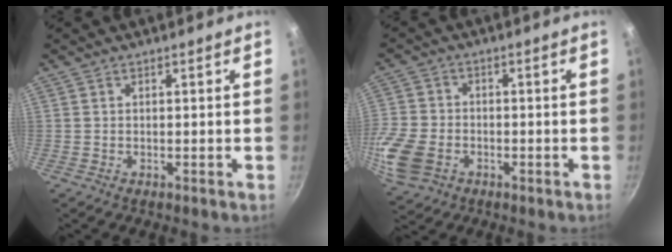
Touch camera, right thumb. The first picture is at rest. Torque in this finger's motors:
{"motor_torque": [1.25, 1.13, 0.77, -0.14, 0.12]}